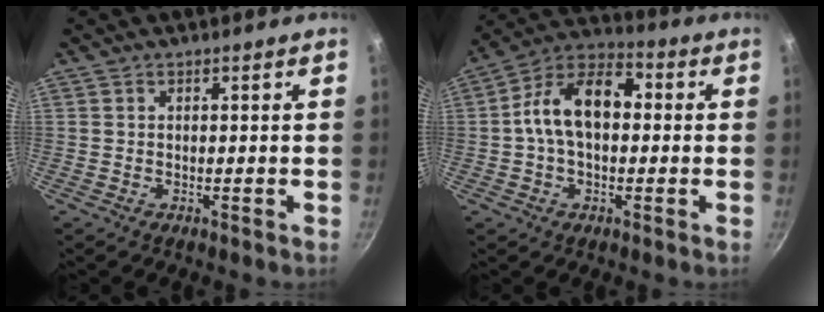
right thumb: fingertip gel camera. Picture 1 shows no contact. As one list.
[{"total": 13.6, "force": [0.7, 8.6, 10.5], "torque": [-0.151, 0.040, -0.008]}]